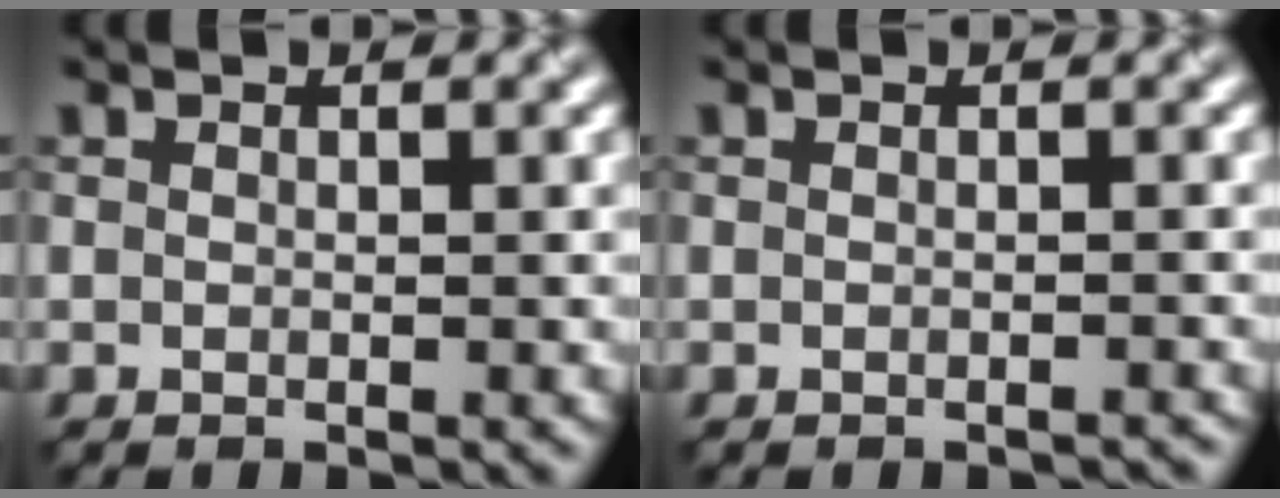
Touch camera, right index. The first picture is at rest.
{"total": 0.6, "force": [-0.3, 0.3, 0.4], "torque": [0.004, 0.006, -0.008]}